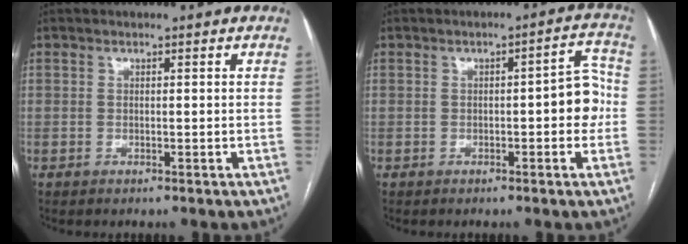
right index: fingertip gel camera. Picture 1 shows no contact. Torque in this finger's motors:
{"motor_torque": [0.69, -0.12, 0.13, 0.06]}